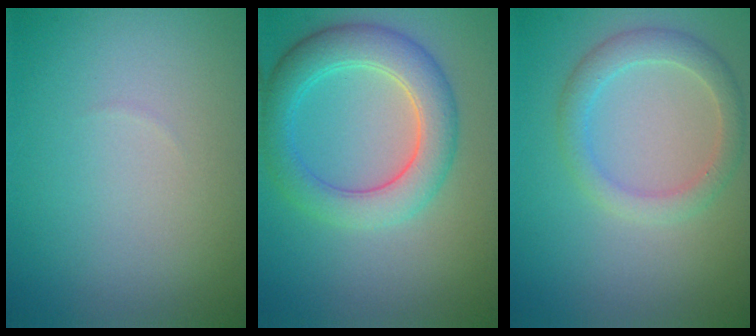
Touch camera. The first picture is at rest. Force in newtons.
{"total": 5.1, "press": 5.1, "slide": 0.3}
{"total": 2.8, "press": 2.8, "slide": 0.1}